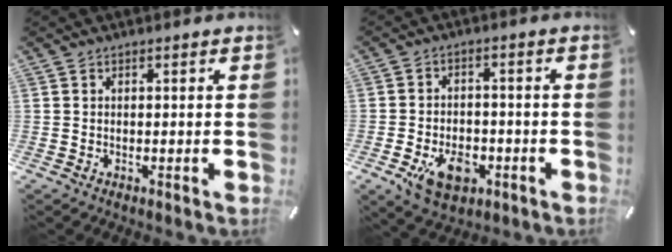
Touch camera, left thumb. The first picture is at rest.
{"total": 9.6, "force": [-3.8, 6.5, 6.0], "torque": [-0.102, 0.009, -0.065]}